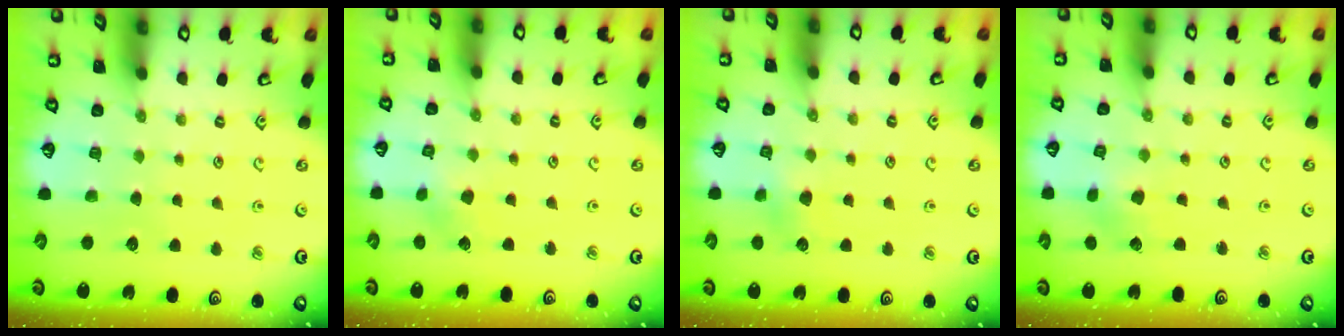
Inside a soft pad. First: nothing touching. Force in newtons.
{"total": 3.0, "press": 2.9, "slide": 0.7}
{"total": 3.9, "press": 3.9, "slide": 0.3}
{"total": 2.7, "press": 2.7, "slide": 0.3}